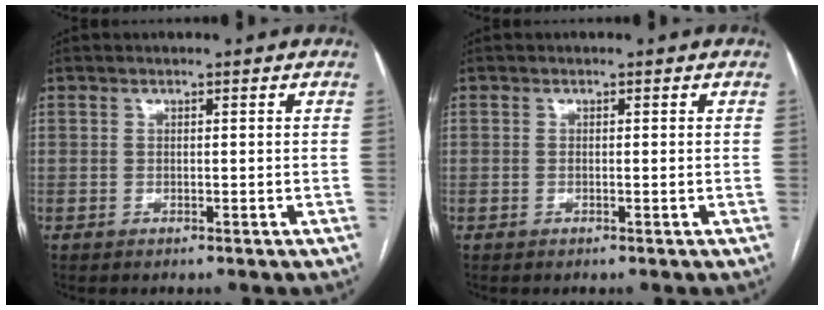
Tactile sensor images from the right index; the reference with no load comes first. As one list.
[{"total": 0.0}]